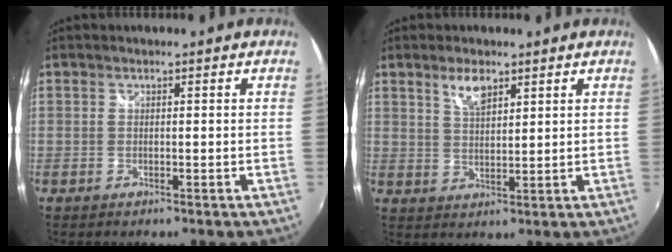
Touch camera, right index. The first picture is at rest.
{"total": 4.7, "force": [3.0, 1.8, 3.1], "torque": [-0.054, 0.002, 0.055]}